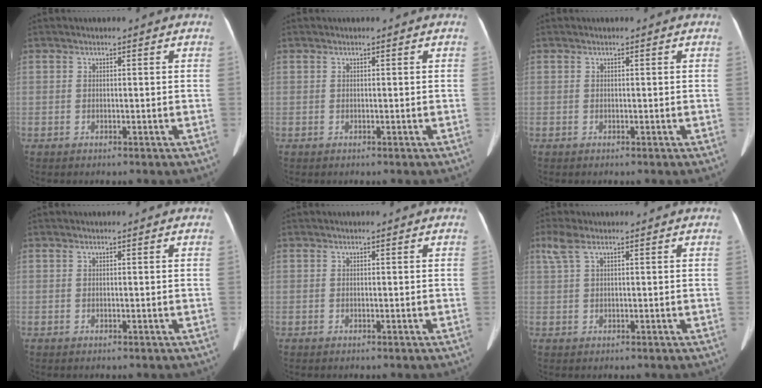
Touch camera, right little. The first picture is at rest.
{"total": 0.0}
{"total": 0.0}
{"total": 0.0}
{"total": 0.0}
{"total": 2.9, "force": [1.7, 0.7, 2.2], "torque": [-0.060, 0.022, 0.043]}